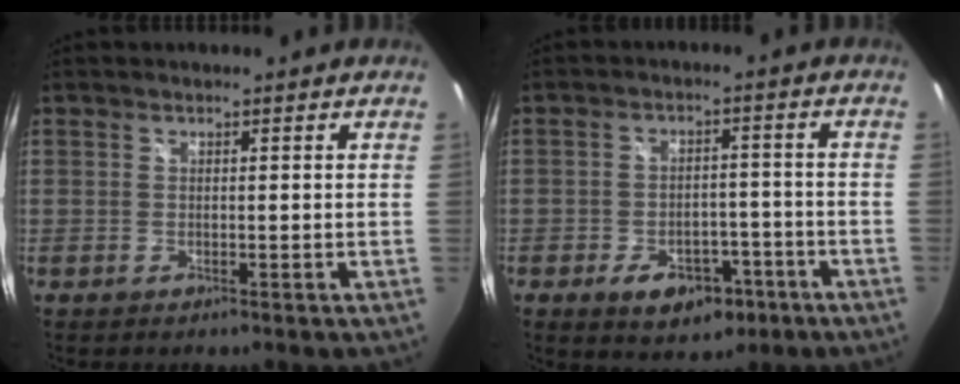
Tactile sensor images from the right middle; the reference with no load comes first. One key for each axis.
{"total": 9.1, "fx": -5.0, "fy": 5.5, "fz": 5.2, "tx": -0.098, "ty": 0.009, "tz": -0.059}